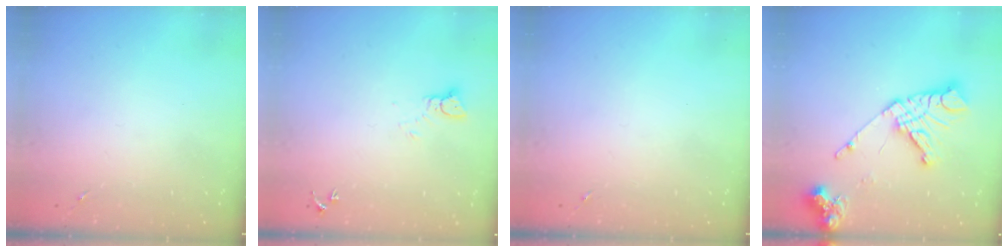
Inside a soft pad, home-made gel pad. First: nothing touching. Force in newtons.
{"total": 2.6, "press": 2.6, "slide": 0.1}
{"total": 0.0}
{"total": 16.8, "press": 16.7, "slide": 2.2}